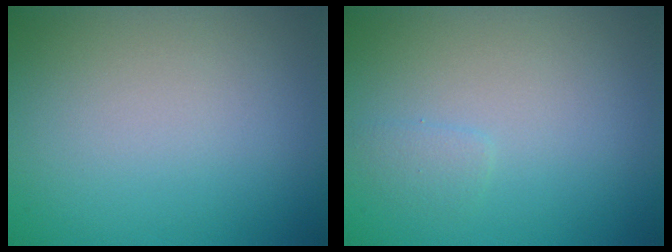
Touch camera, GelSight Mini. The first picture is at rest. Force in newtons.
{"total": 0.8, "press": 0.8, "slide": 0.0}